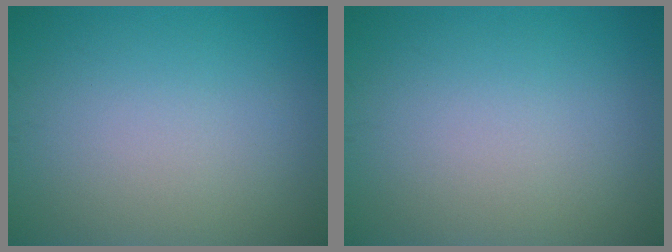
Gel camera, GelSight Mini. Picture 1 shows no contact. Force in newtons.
{"total": 0.0}